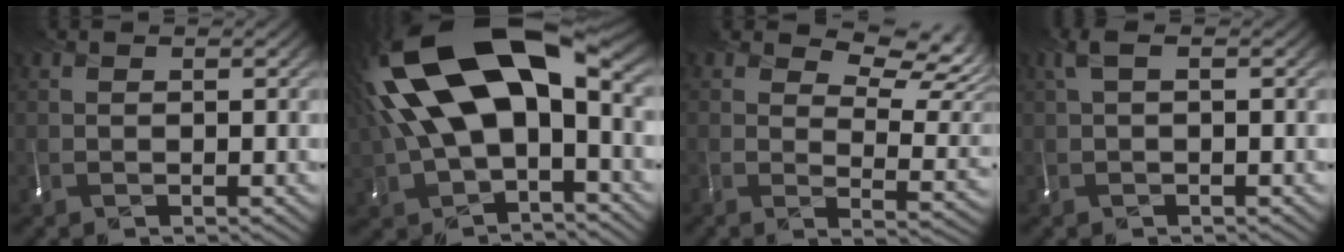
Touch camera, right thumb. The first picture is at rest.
{"total": 17.2, "force": [1.9, 9.3, 14.4], "torque": [-0.288, -0.005, 0.039]}
{"total": 8.6, "force": [6.1, 3.1, 5.2], "torque": [-0.077, -0.008, 0.082]}
{"total": 1.1, "force": [0.2, 0.0, 1.1], "torque": [-0.027, 0.003, 0.001]}